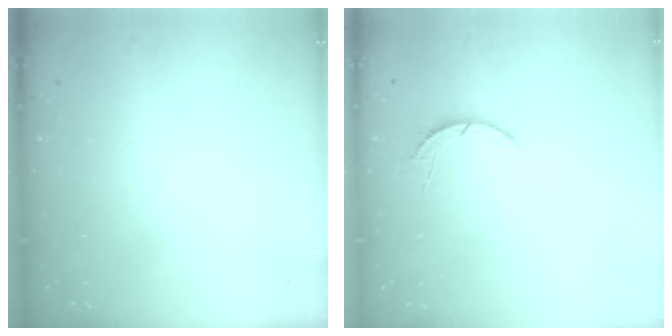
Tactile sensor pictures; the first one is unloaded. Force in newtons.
{"total": 3.9, "press": 3.9, "slide": 0.4}